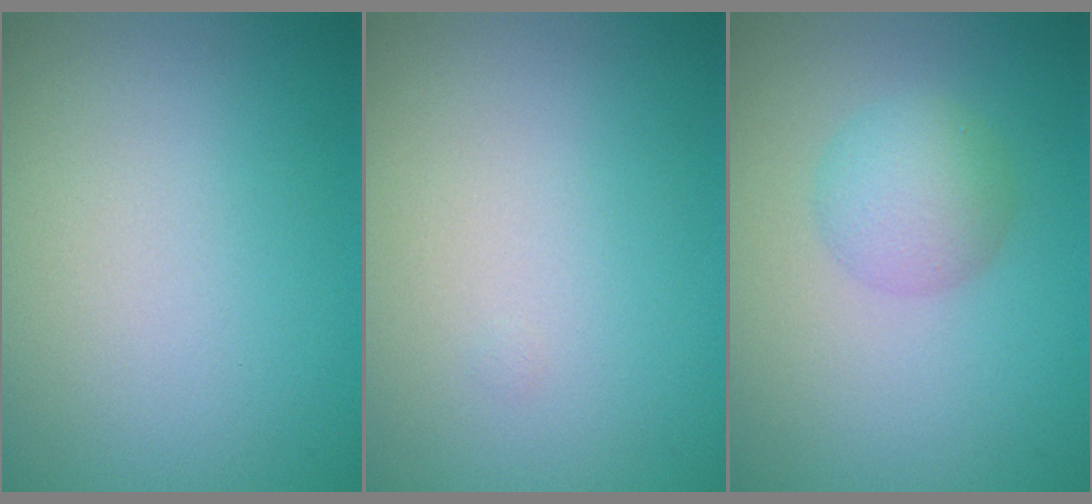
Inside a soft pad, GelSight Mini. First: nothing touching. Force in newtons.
{"total": 0.0}
{"total": 3.1, "press": 3.1, "slide": 0.0}